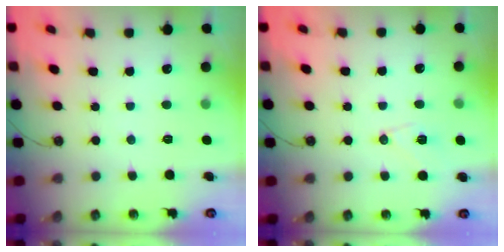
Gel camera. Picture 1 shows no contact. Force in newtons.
{"total": 8.2, "press": 8.2, "slide": 0.8}